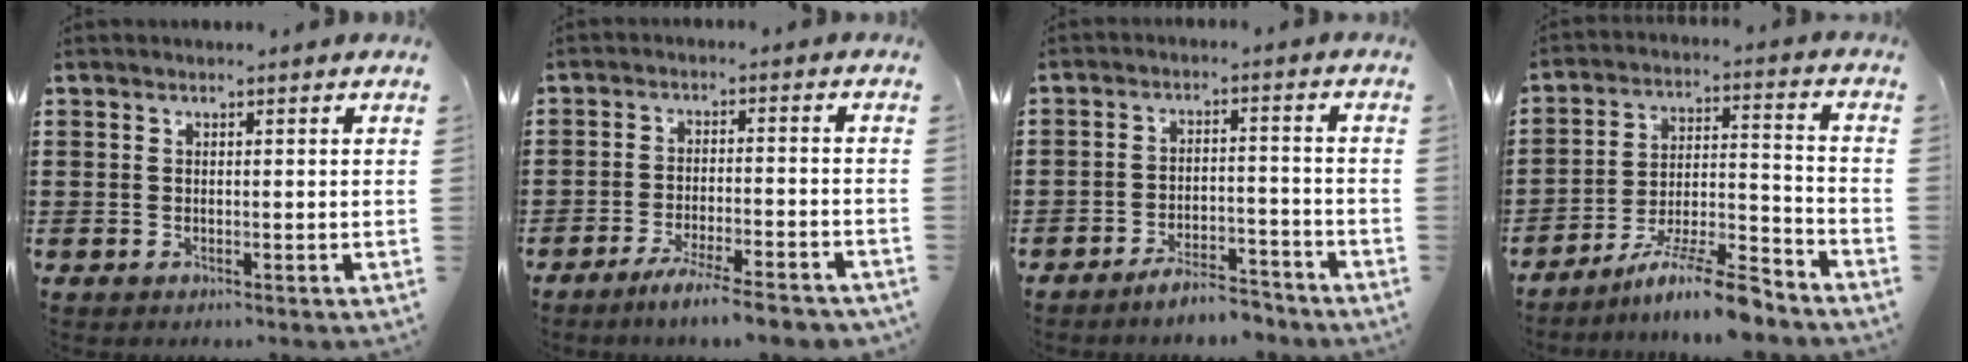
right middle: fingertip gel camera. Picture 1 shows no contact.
{"total": 5.7, "force": [-4.9, -0.1, 2.9], "torque": [-0.050, -0.012, -0.088]}
{"total": 5.2, "force": [-5.0, 0.6, 1.3], "torque": [-0.020, 0.007, -0.098]}
{"total": 10.2, "force": [-8.7, 0.3, 5.3], "torque": [-0.092, 0.012, -0.166]}